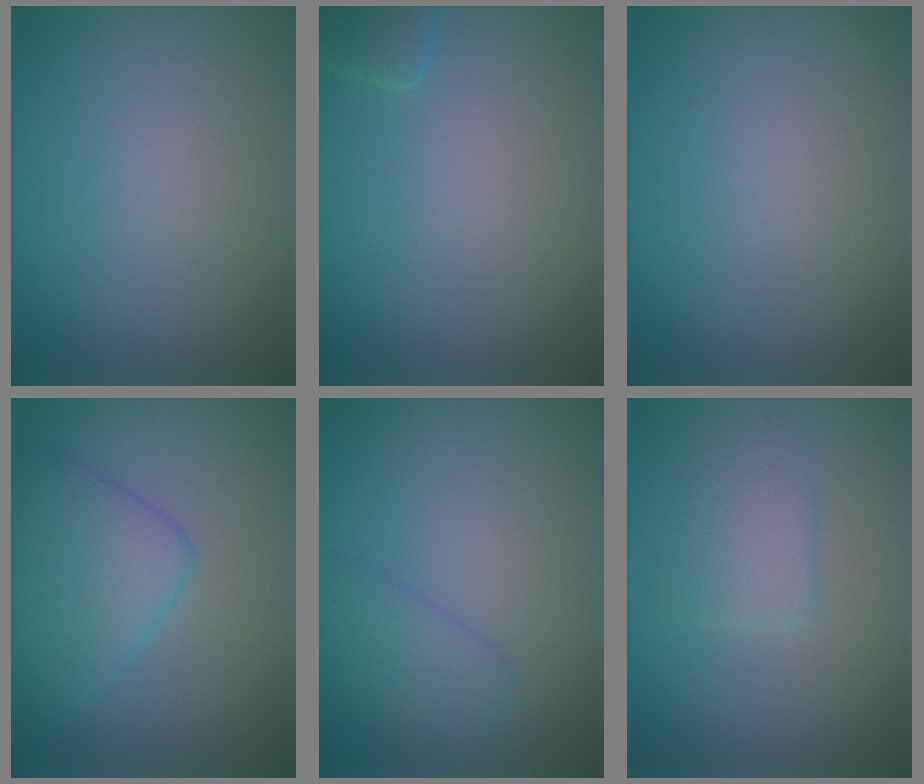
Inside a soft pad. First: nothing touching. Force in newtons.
{"total": 1.6, "press": 1.6, "slide": 0.1}
{"total": 0.0}
{"total": 5.3, "press": 5.3, "slide": 0.2}
{"total": 2.4, "press": 2.4, "slide": 0.1}
{"total": 2.4, "press": 2.3, "slide": 0.5}